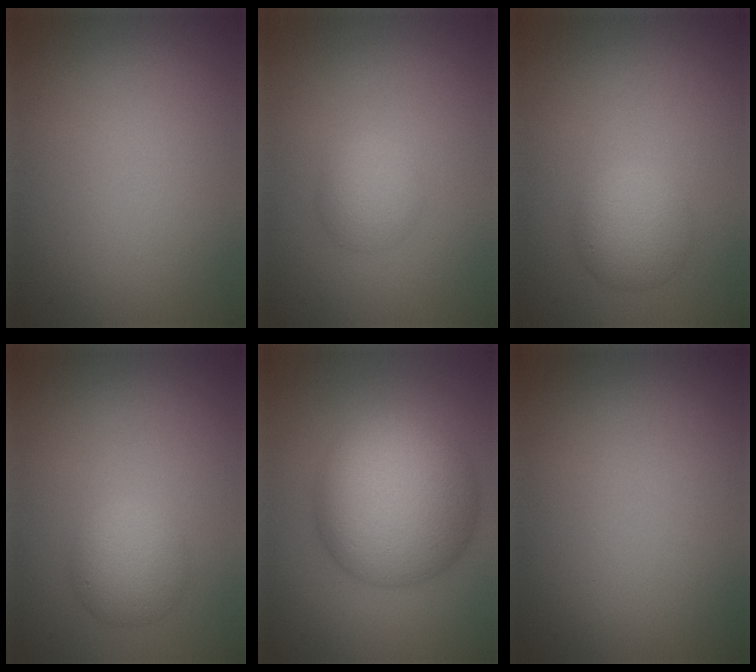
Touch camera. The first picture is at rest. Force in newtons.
{"total": 2.1, "press": 2.1, "slide": 0.1}
{"total": 3.3, "press": 3.3, "slide": 0.2}
{"total": 3.3, "press": 3.3, "slide": 0.2}
{"total": 11.5, "press": 11.5, "slide": 0.3}
{"total": 0.0}